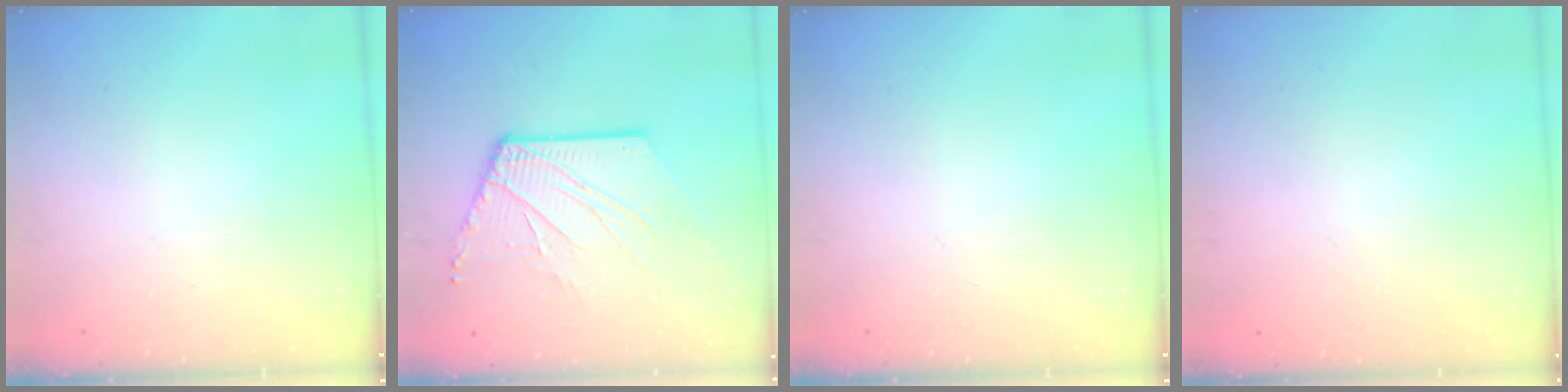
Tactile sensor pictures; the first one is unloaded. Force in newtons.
{"total": 10.5, "press": 10.4, "slide": 1.5}
{"total": 0.0}
{"total": 0.0}